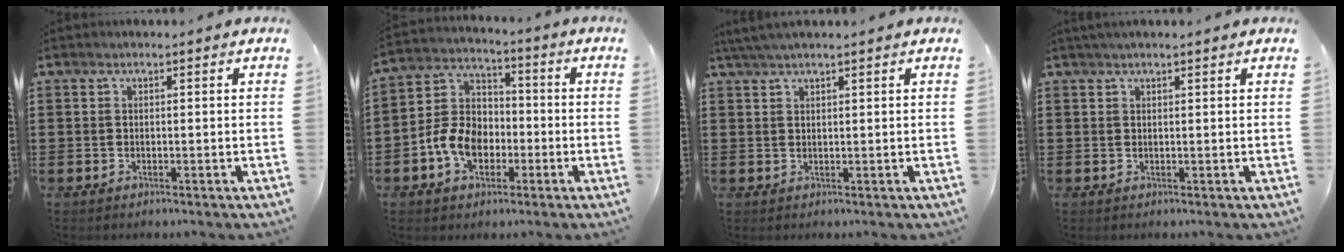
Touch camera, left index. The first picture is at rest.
{"total": 8.2, "force": [-3.1, 6.0, 4.7], "torque": [-0.128, 0.012, -0.068]}
{"total": 2.0, "force": [1.5, 0.0, 1.3], "torque": [-0.026, 0.001, 0.029]}
{"total": 1.0, "force": [0.8, 0.0, 0.6], "torque": [-0.012, 0.000, 0.015]}